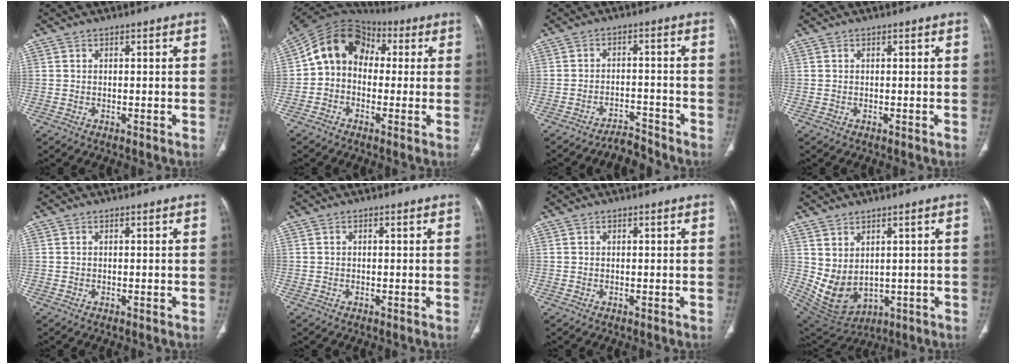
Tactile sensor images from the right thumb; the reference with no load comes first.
{"total": 12.5, "force": [1.2, 9.9, 7.6], "torque": [-0.108, 0.045, 0.005]}
{"total": 3.8, "force": [-3.8, 0.6, 0.0], "torque": [-0.004, 0.036, -0.059]}
{"total": 0.0}
{"total": 0.0}
{"total": 0.0}
{"total": 0.0}
{"total": 9.3, "force": [0.9, 6.3, 6.7], "torque": [-0.114, -0.011, 0.052]}